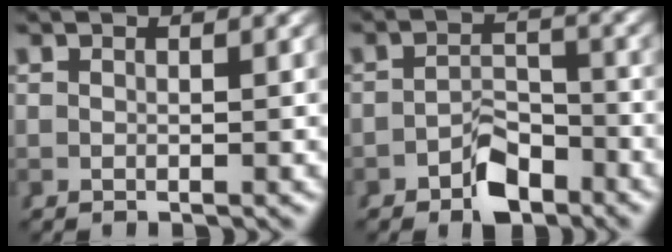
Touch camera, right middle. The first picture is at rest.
{"total": 4.1, "force": [-3.0, 2.1, 1.9], "torque": [-0.011, -0.009, -0.050]}